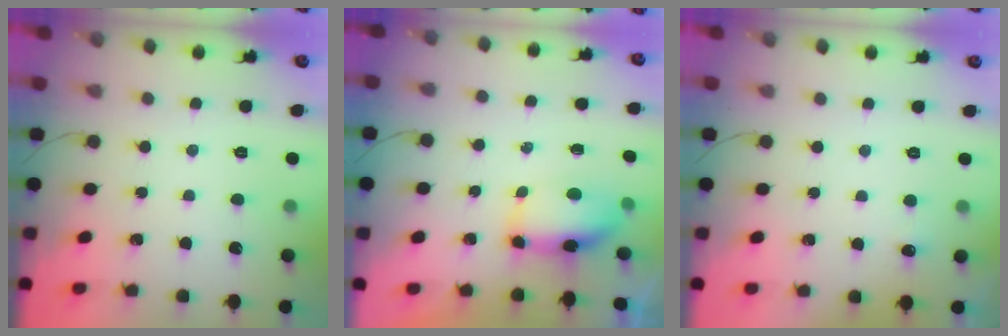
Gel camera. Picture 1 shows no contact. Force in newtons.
{"total": 12.6, "press": 8.5, "slide": 9.3}
{"total": 2.5, "press": 2.2, "slide": 1.1}